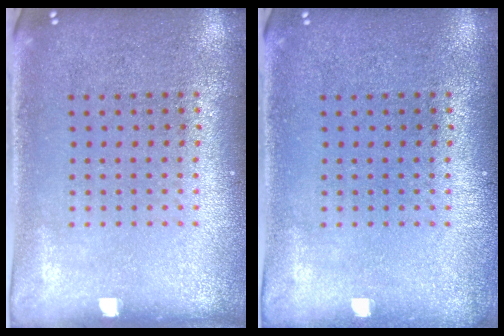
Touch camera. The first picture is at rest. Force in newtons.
{"total": 0.5, "press": 0.5, "slide": 0.1}